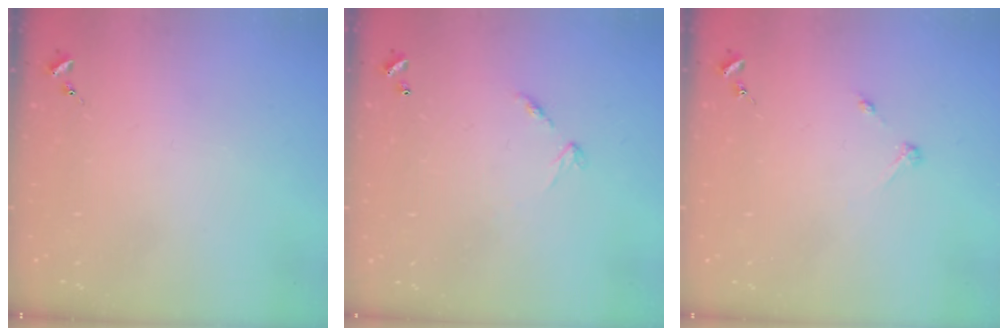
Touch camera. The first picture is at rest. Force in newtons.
{"total": 6.0, "press": 6.0, "slide": 0.5}
{"total": 2.7, "press": 2.7, "slide": 0.3}